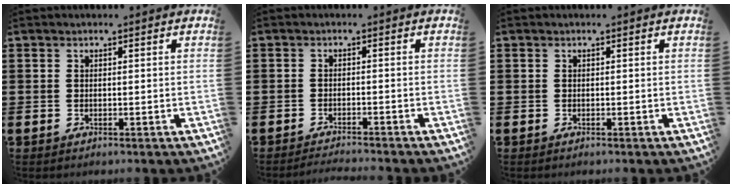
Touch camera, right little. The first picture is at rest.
{"total": 1.3, "force": [-1.2, -0.2, 0.1], "torque": [-0.002, 0.001, -0.025]}
{"total": 0.0}